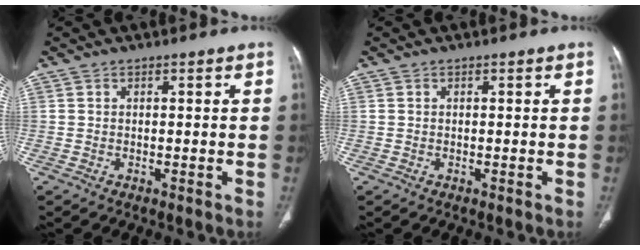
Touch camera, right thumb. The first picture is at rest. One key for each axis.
{"total": 0.0}